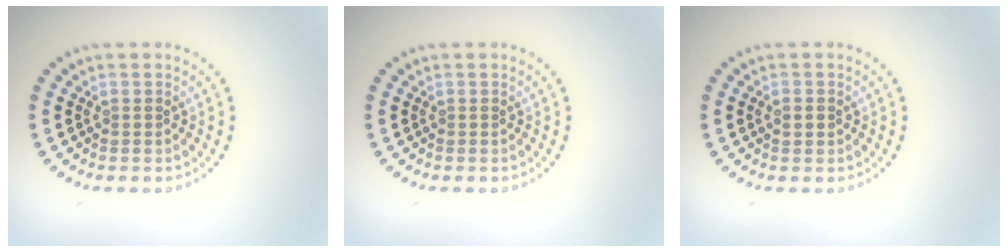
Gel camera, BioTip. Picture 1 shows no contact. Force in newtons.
{"total": 0.0}
{"total": 1.2, "press": 1.2, "slide": 0.1}